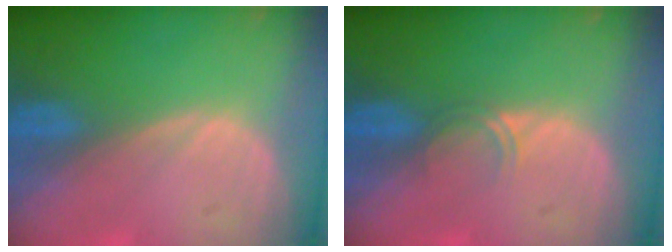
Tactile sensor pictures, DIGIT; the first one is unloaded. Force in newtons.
{"total": 1.7, "press": 1.4, "slide": 1.0}